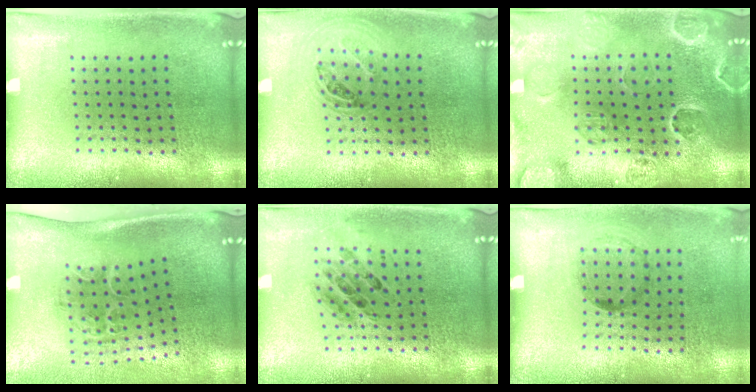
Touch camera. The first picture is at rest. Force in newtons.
{"total": 1.1, "press": 1.0, "slide": 0.4}
{"total": 2.8, "press": 2.7, "slide": 0.5}
{"total": 1.5, "press": 1.3, "slide": 0.8}
{"total": 0.7, "press": 0.7, "slide": 0.1}
{"total": 1.2, "press": 0.7, "slide": 1.0}